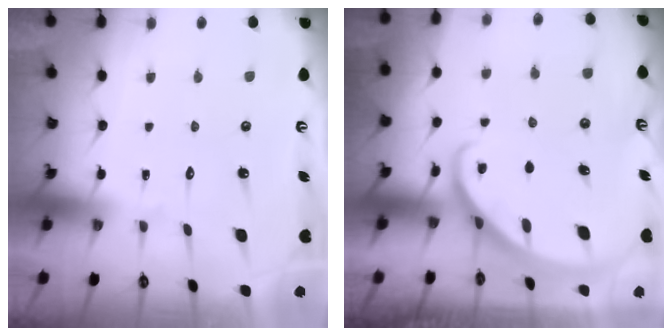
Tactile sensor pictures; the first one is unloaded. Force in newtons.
{"total": 1.8, "press": 1.8, "slide": 0.1}